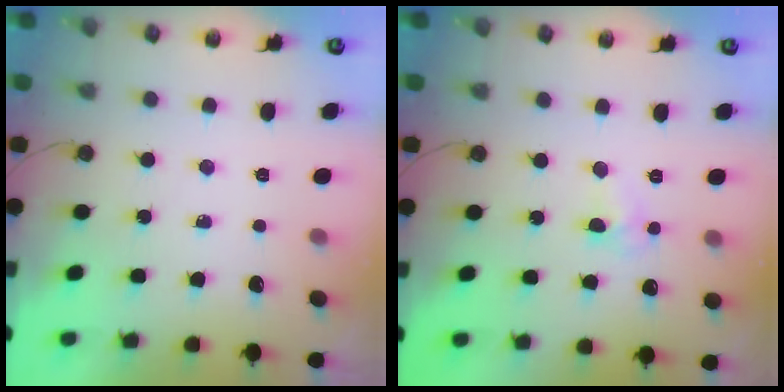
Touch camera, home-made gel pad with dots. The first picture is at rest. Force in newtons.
{"total": 5.2, "press": 5.1, "slide": 0.6}